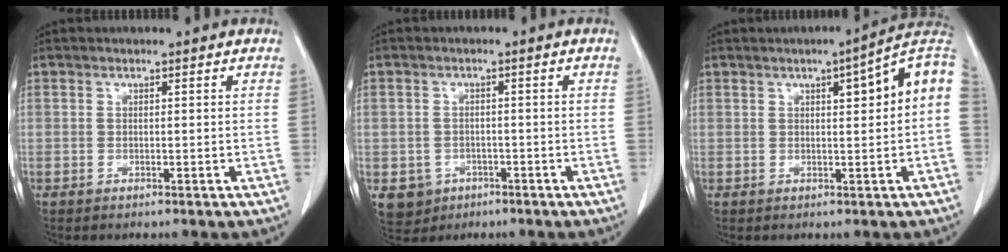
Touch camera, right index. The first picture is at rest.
{"total": 4.3, "force": [-1.8, 3.9, 0.7], "torque": [-0.007, 0.007, -0.018]}
{"total": 8.9, "force": [1.6, 0.7, 8.7], "torque": [-0.117, 0.024, 0.016]}